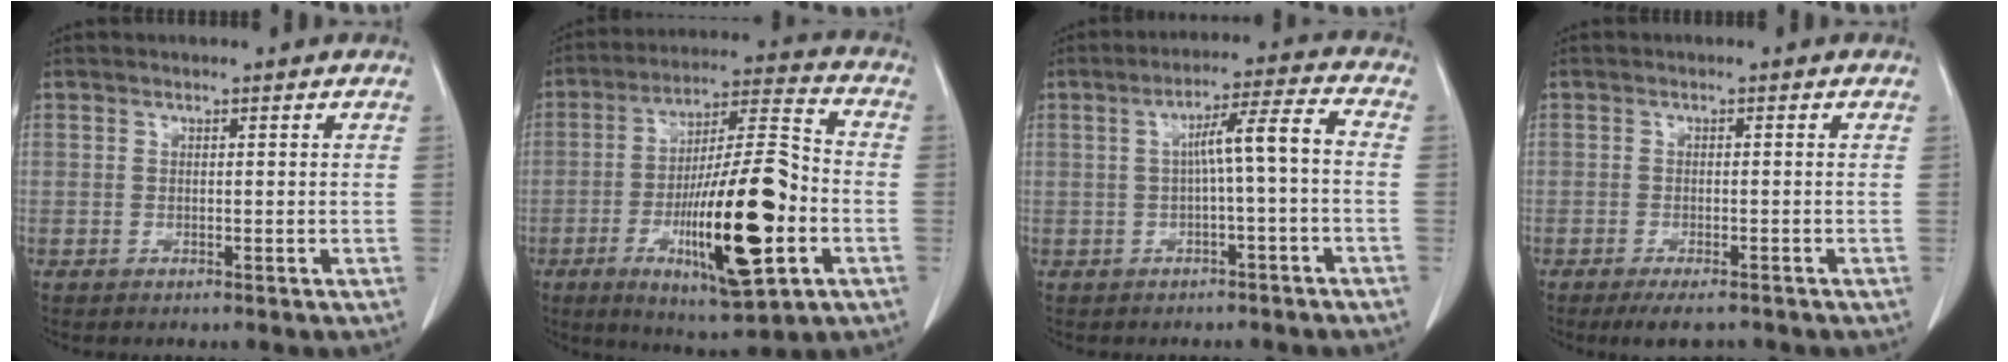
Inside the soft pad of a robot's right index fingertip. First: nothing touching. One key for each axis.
{"total": 20.0, "fx": -5.6, "fy": 3.4, "fz": 18.9, "tx": -0.329, "ty": -0.008, "tz": -0.083}
{"total": 6.3, "fx": -0.6, "fy": -0.2, "fz": 6.3, "tx": -0.098, "ty": 0.027, "tz": -0.005}
{"total": 4.2, "fx": -3.2, "fy": 1.2, "fz": 2.4, "tx": -0.029, "ty": -0.005, "tz": -0.043}